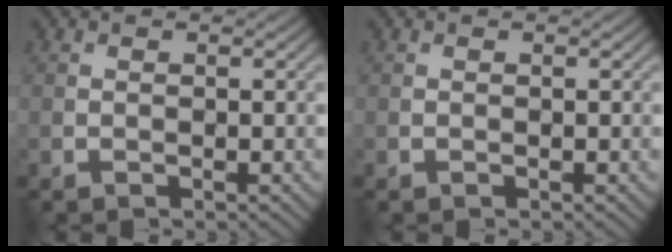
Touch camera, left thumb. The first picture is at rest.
{"total": 0.0}